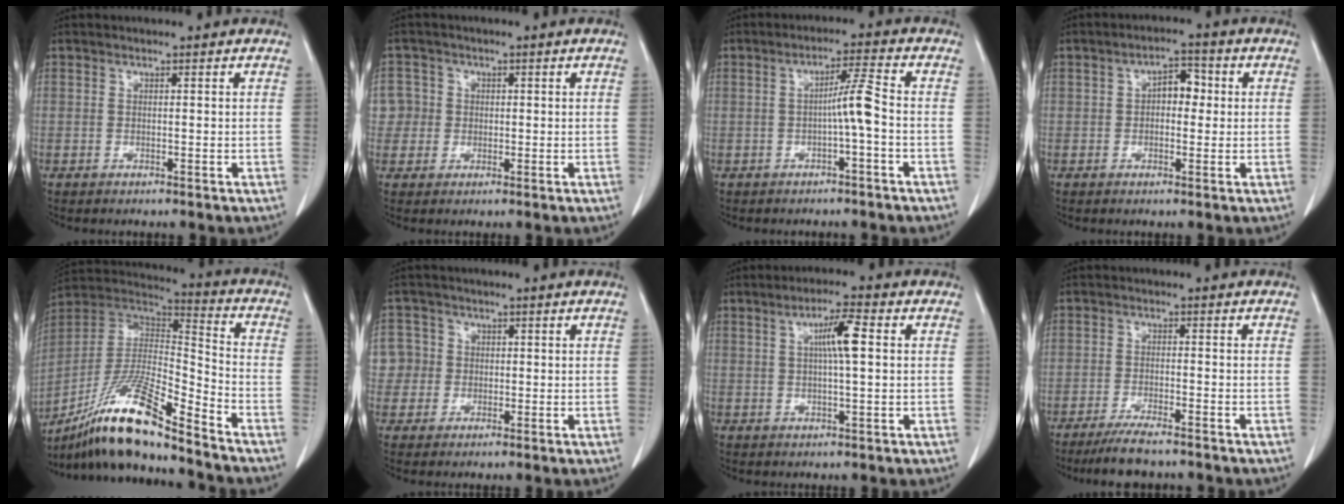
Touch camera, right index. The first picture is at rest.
{"total": 4.0, "force": [0.1, 4.0, -0.1], "torque": [0.014, 0.015, 0.001]}
{"total": 4.4, "force": [-1.0, -0.4, 4.3], "torque": [-0.070, 0.010, -0.015]}
{"total": 4.3, "force": [0.4, 2.4, 3.5], "torque": [-0.051, 0.021, 0.003]}
{"total": 17.8, "force": [-13.8, 1.2, 11.1], "torque": [-0.224, -0.001, -0.258]}
{"total": 5.4, "force": [0.3, 5.4, 0.1], "torque": [0.002, 0.022, 0.007]}
{"total": 5.6, "force": [1.2, 0.4, 5.4], "torque": [-0.093, 0.007, 0.018]}
{"total": 6.0, "force": [-5.1, 0.5, 3.2], "torque": [-0.053, -0.012, -0.088]}